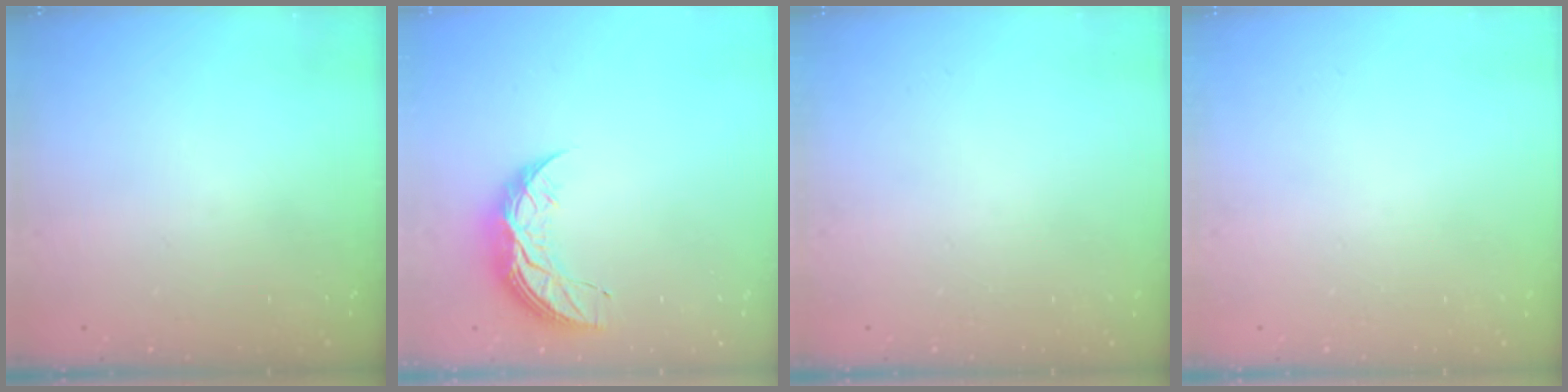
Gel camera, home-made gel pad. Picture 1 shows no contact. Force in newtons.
{"total": 8.4, "press": 8.4, "slide": 0.4}
{"total": 0.0}
{"total": 0.0}